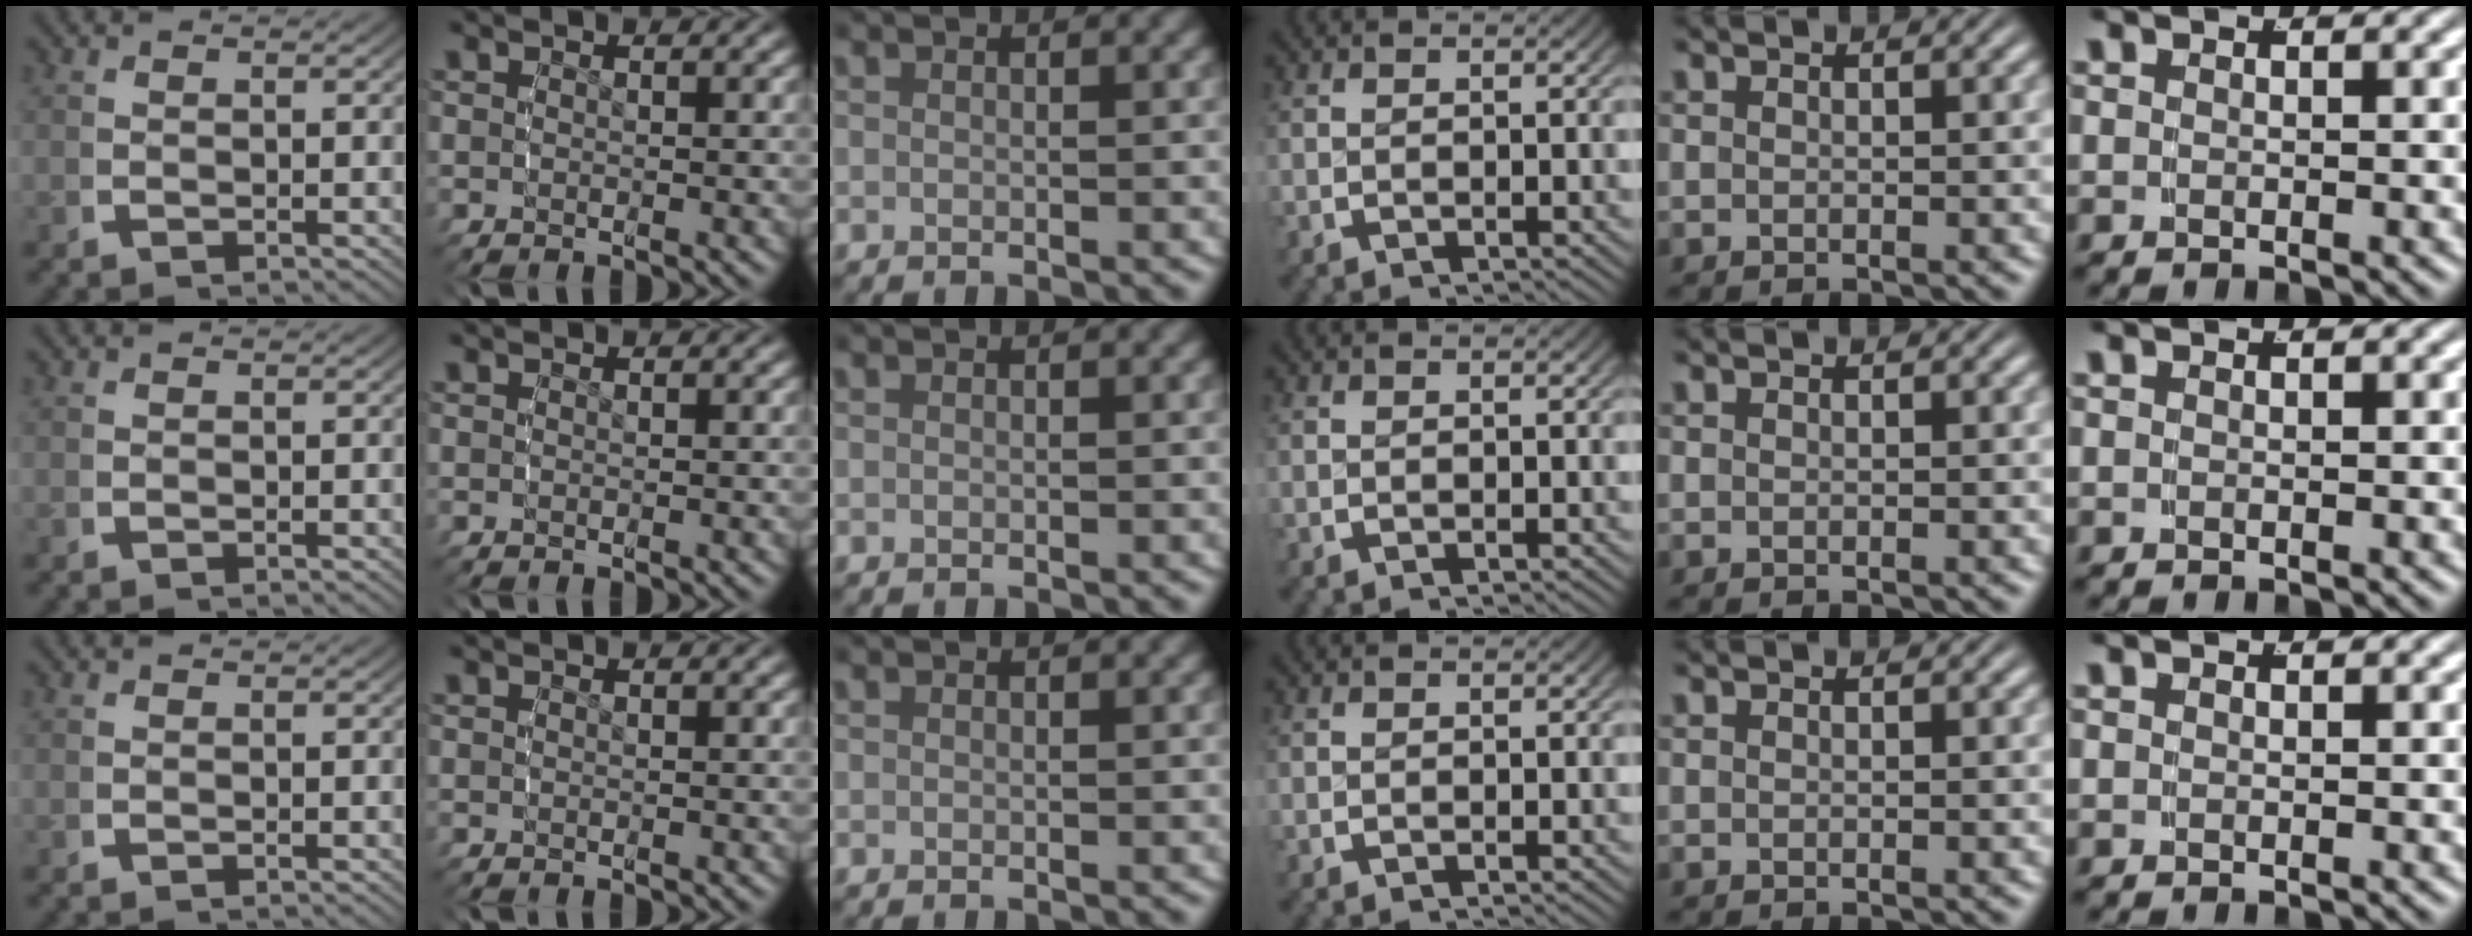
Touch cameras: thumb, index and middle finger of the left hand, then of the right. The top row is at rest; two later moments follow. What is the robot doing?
{"motion": "reach", "object": "shoes"}